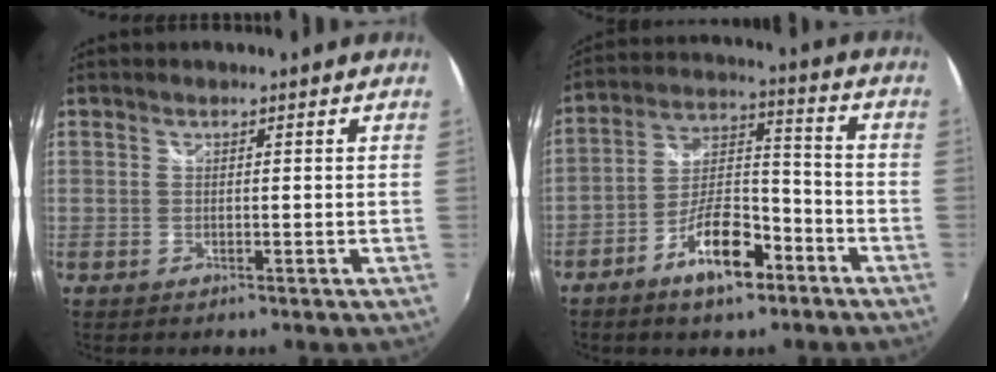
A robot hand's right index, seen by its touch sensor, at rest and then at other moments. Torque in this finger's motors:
{"motor_torque": [0.43, -0.53, -0.08, -0.04]}